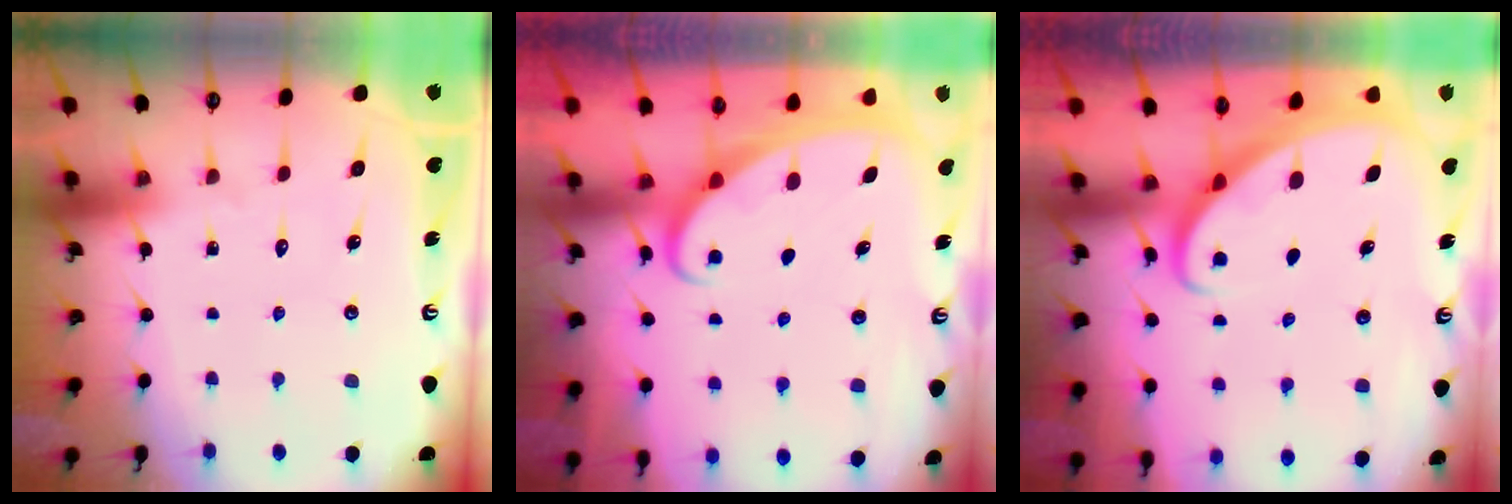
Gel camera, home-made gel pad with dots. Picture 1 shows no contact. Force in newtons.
{"total": 2.2, "press": 2.1, "slide": 0.3}
{"total": 2.4, "press": 2.3, "slide": 0.3}